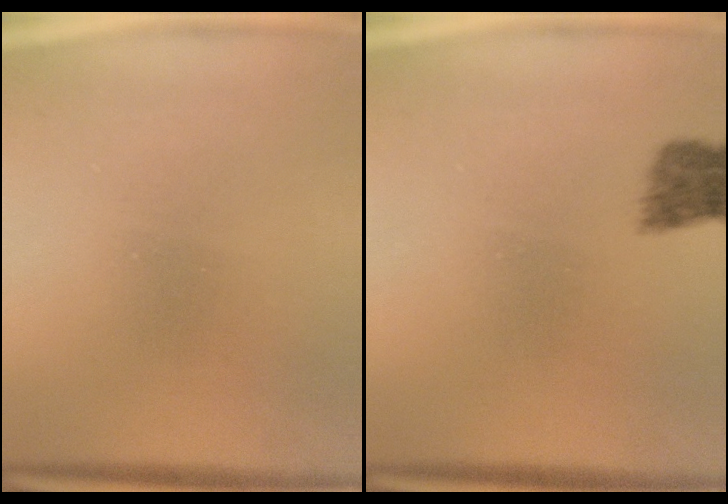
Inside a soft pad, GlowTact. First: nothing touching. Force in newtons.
{"total": 2.3}